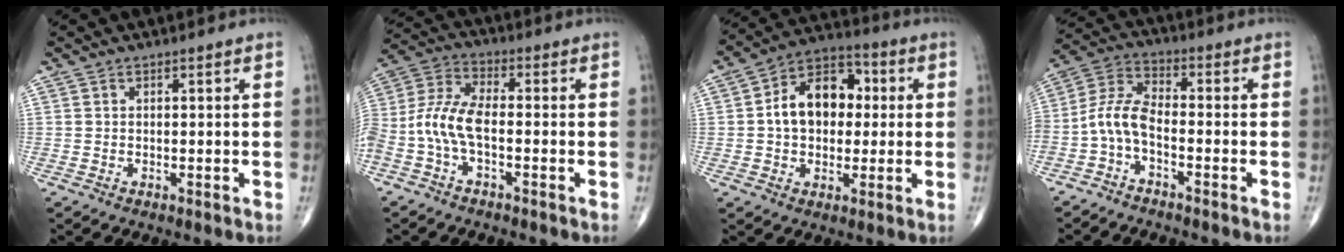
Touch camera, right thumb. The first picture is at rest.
{"total": 10.5, "force": [-3.0, 5.0, 8.8], "torque": [-0.197, 0.033, -0.064]}
{"total": 13.6, "force": [1.1, 9.7, 9.6], "torque": [-0.119, 0.028, 0.009]}
{"total": 7.2, "force": [-3.0, 3.3, 5.6], "torque": [-0.119, 0.041, -0.072]}